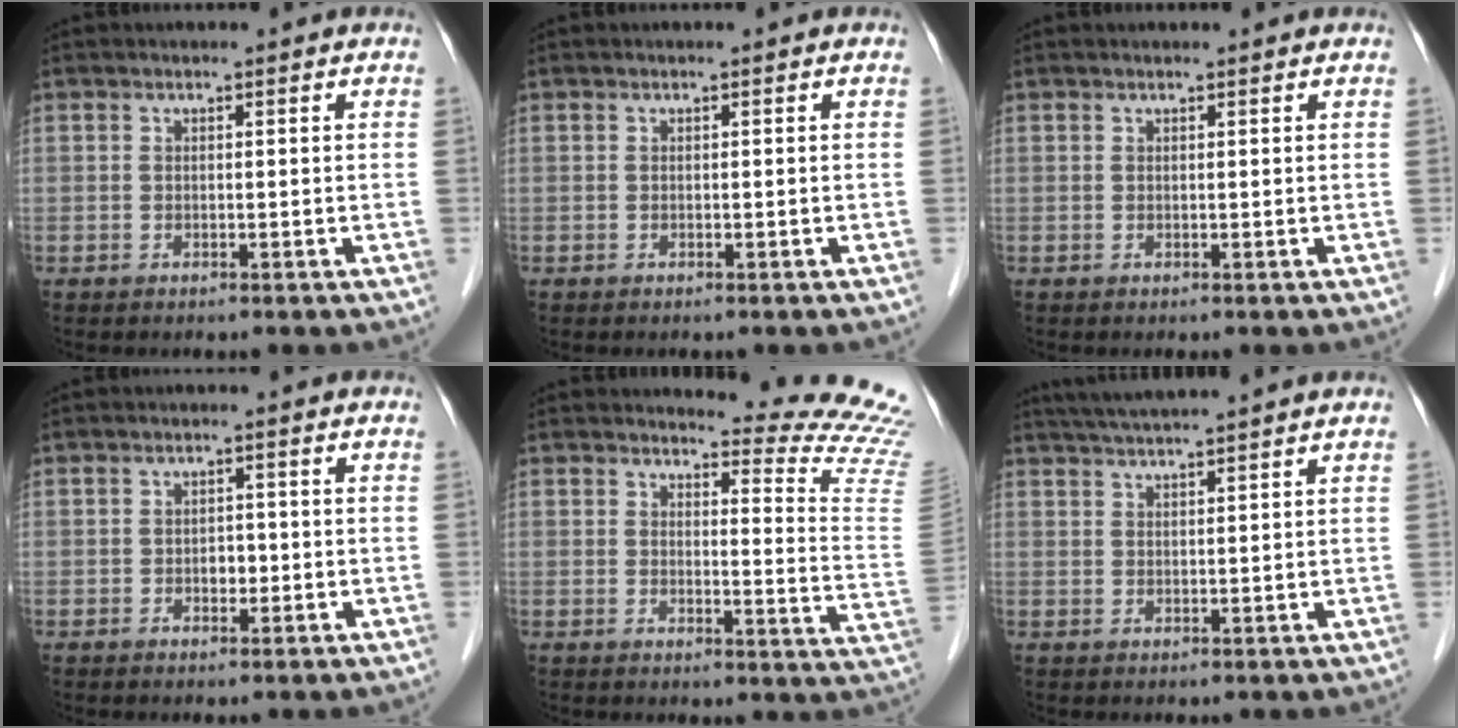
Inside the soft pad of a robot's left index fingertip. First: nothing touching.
{"total": 0.0}
{"total": 1.2, "force": [1.2, 0.0, 0.3], "torque": [-0.009, 0.010, 0.015]}
{"total": 1.9, "force": [-0.5, 1.3, 1.4], "torque": [-0.018, 0.004, -0.005]}
{"total": 13.5, "force": [13.4, -1.9, 1.1], "torque": [-0.009, -0.147, 0.127]}
{"total": 7.1, "force": [6.2, -1.1, 3.2], "torque": [-0.055, 0.027, 0.097]}